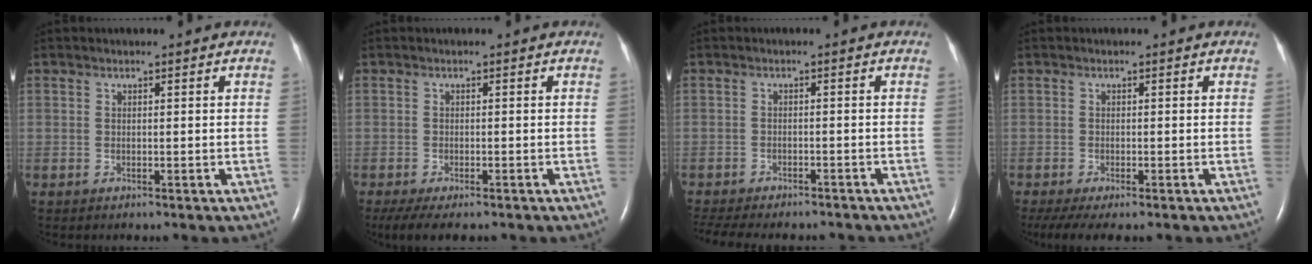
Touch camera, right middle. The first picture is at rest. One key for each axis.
{"total": 7.3, "fx": -5.6, "fy": 2.3, "fz": 4.2, "tx": -0.064, "ty": -0.014, "tz": -0.082}
{"total": 14.0, "fx": -12.3, "fy": 3.9, "fz": 5.4, "tx": -0.119, "ty": -0.012, "tz": -0.158}
{"total": 7.4, "fx": -5.5, "fy": 2.1, "fz": 4.5, "tx": -0.074, "ty": -0.015, "tz": -0.084}